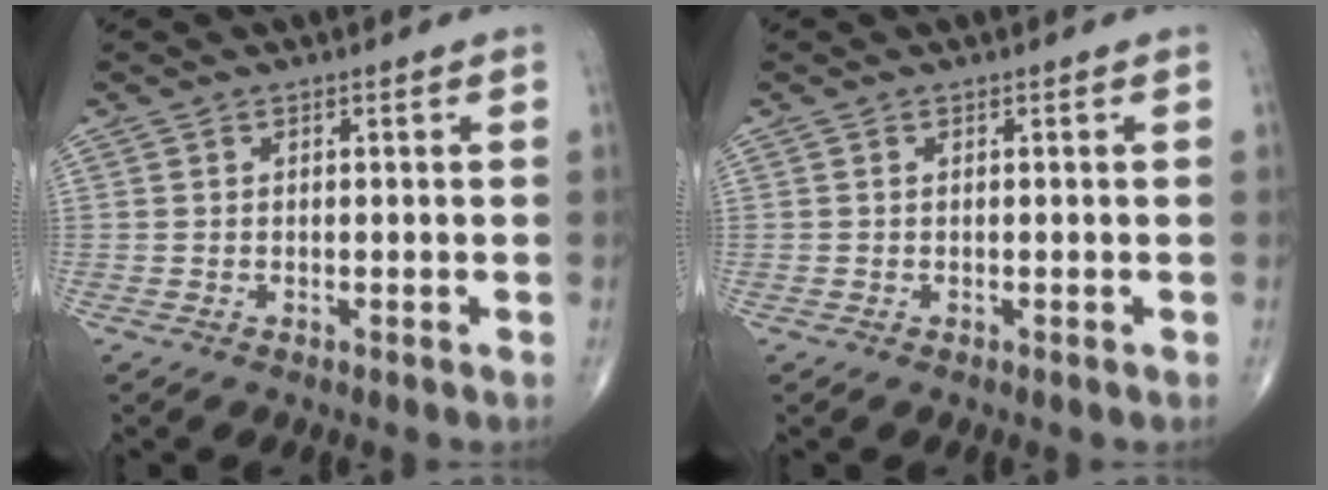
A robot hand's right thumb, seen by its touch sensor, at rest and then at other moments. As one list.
[{"total": 0.0}]